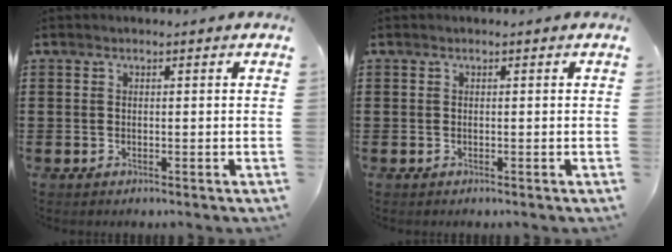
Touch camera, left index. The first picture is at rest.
{"total": 0.0}